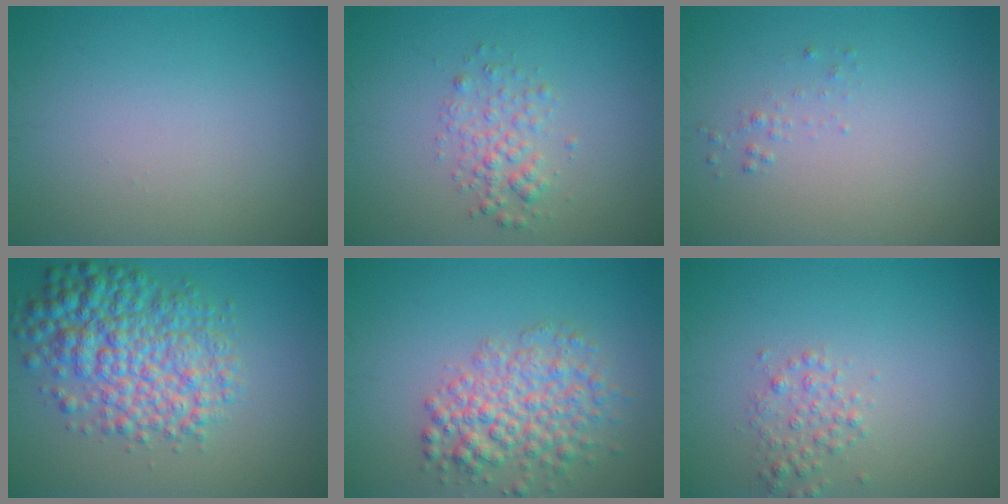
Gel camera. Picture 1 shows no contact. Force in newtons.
{"total": 2.2, "press": 2.2, "slide": 0.1}
{"total": 0.6, "press": 0.6, "slide": 0.1}
{"total": 7.5, "press": 7.5, "slide": 0.1}
{"total": 5.1, "press": 5.1, "slide": 0.2}
{"total": 1.8, "press": 1.8, "slide": 0.0}